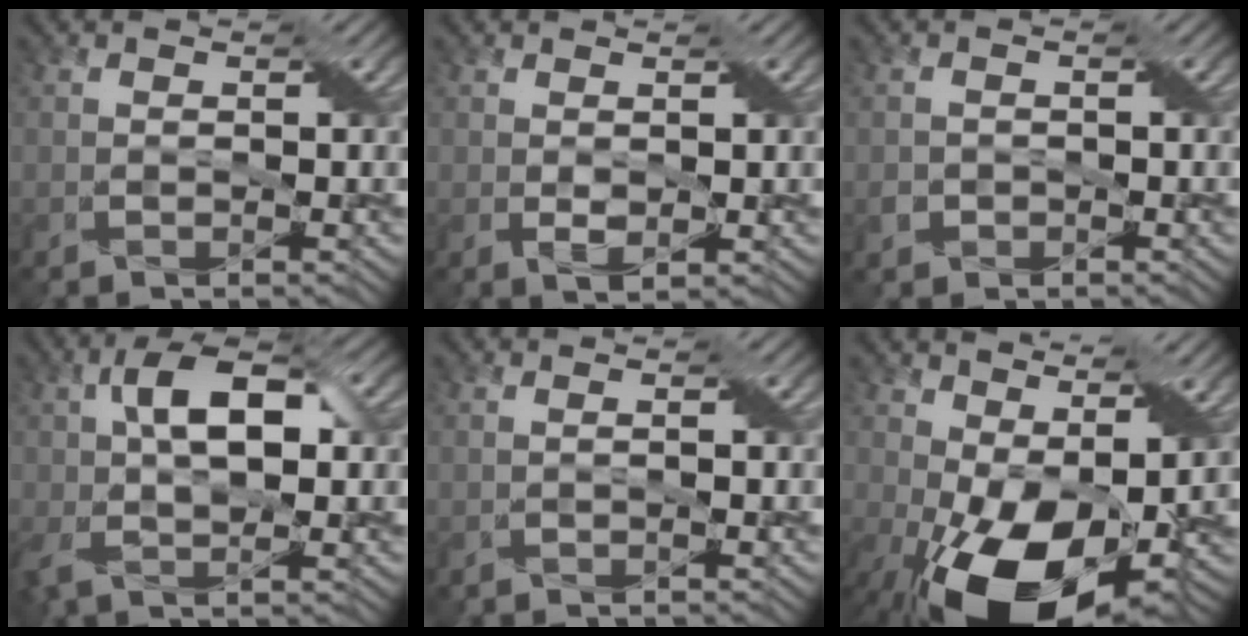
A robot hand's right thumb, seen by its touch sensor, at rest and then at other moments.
{"total": 1.6, "force": [0.4, 0.6, 1.5], "torque": [-0.032, -0.002, 0.012]}
{"total": 1.4, "force": [-0.5, 1.2, 0.5], "torque": [-0.010, -0.003, -0.011]}
{"total": 10.1, "force": [1.2, 5.2, 8.6], "torque": [-0.170, 0.016, 0.010]}
{"total": 0.6, "force": [-0.1, -0.1, 0.6], "torque": [-0.012, 0.005, 0.000]}
{"total": 15.8, "force": [-2.3, 8.2, 13.3], "torque": [-0.244, -0.025, -0.024]}